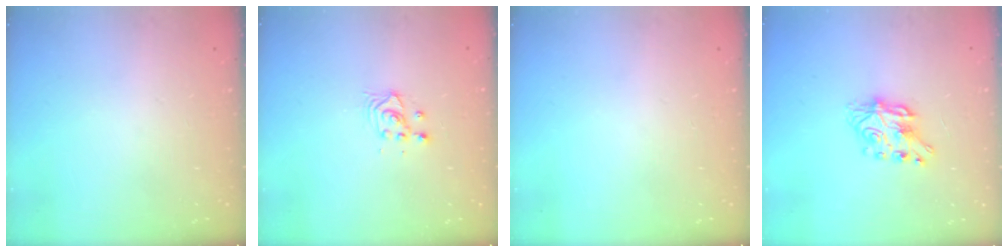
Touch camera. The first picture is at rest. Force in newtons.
{"total": 3.6, "press": 3.6, "slide": 0.3}
{"total": 0.0}
{"total": 7.1, "press": 7.1, "slide": 0.2}